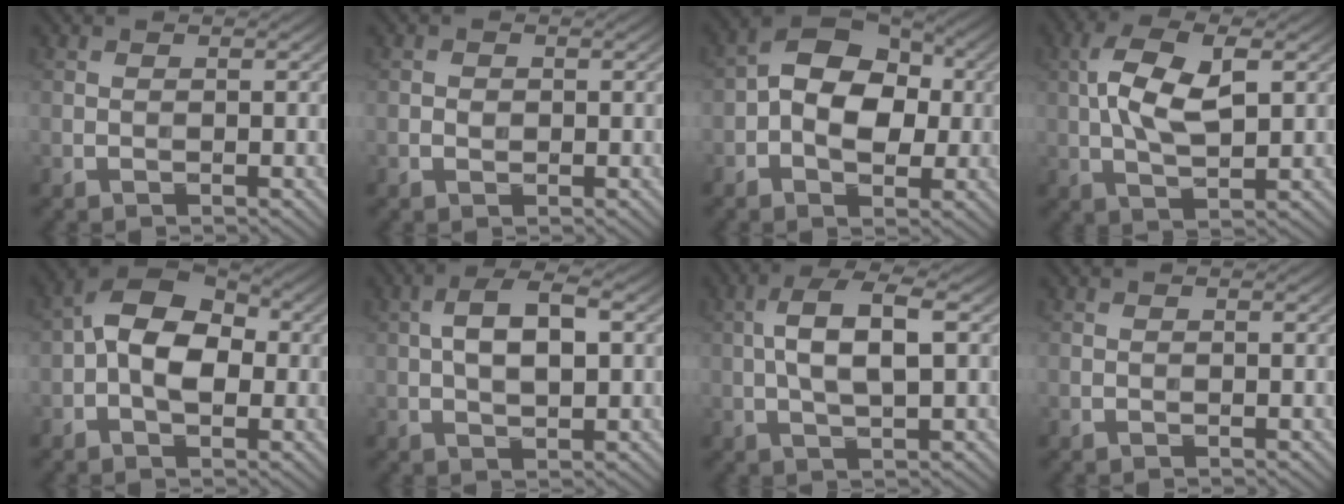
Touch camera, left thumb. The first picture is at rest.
{"total": 0.7, "force": [-0.1, 0.6, 0.4], "torque": [-0.005, -0.002, -0.004]}
{"total": 9.6, "force": [0.1, 6.3, 7.2], "torque": [-0.116, 0.014, -0.013]}
{"total": 8.3, "force": [1.4, 3.9, 7.2], "torque": [-0.154, 0.008, 0.024]}
{"total": 9.7, "force": [-0.2, 6.0, 7.6], "torque": [-0.130, 0.016, -0.018]}
{"total": 6.5, "force": [1.0, 3.1, 5.6], "torque": [-0.108, 0.008, 0.015]}
{"total": 6.6, "force": [0.7, 2.4, 6.1], "torque": [-0.125, 0.009, 0.010]}
{"total": 0.0}